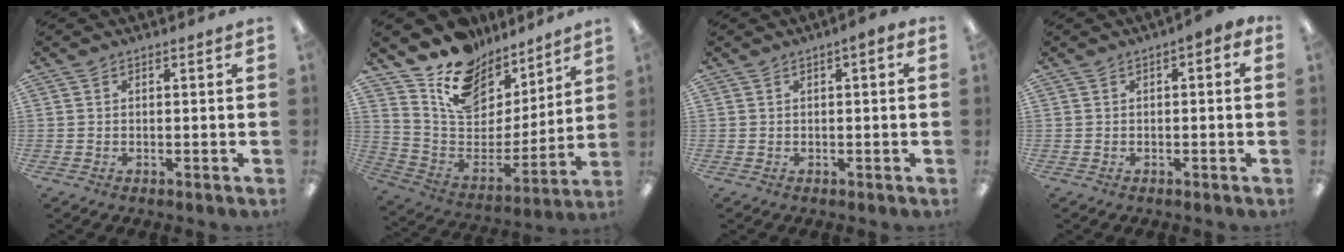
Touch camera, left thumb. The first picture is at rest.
{"total": 16.0, "force": [12.2, 9.2, 4.7], "torque": [-0.095, -0.095, 0.224]}
{"total": 1.9, "force": [0.1, 0.5, 1.8], "torque": [-0.034, 0.004, 0.001]}
{"total": 1.7, "force": [-0.5, 0.8, 1.4], "torque": [-0.027, 0.007, -0.012]}